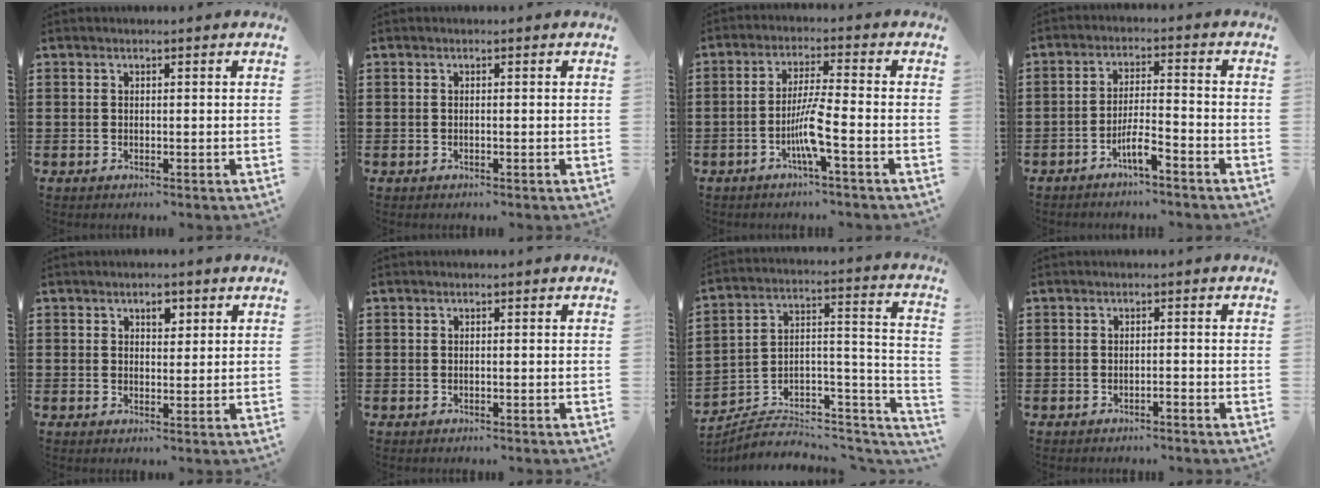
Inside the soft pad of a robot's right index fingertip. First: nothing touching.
{"total": 0.0}
{"total": 6.2, "force": [-2.6, 0.0, 5.6], "torque": [-0.117, -0.011, -0.053]}
{"total": 4.7, "force": [-3.4, 0.4, 3.3], "torque": [-0.071, -0.003, -0.065]}
{"total": 2.4, "force": [1.4, 1.3, 1.5], "torque": [-0.017, 0.000, 0.020]}
{"total": 0.0}
{"total": 4.1, "force": [-3.4, 1.9, 1.3], "torque": [-0.023, -0.007, -0.067]}
{"total": 0.8, "force": [-0.7, 0.0, 0.4], "torque": [-0.008, -0.002, -0.014]}